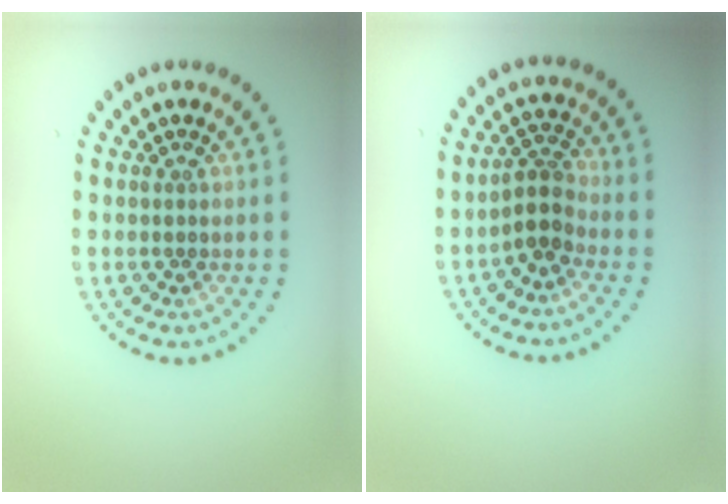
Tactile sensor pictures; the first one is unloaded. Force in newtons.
{"total": 2.5, "press": 2.0, "slide": 1.5}